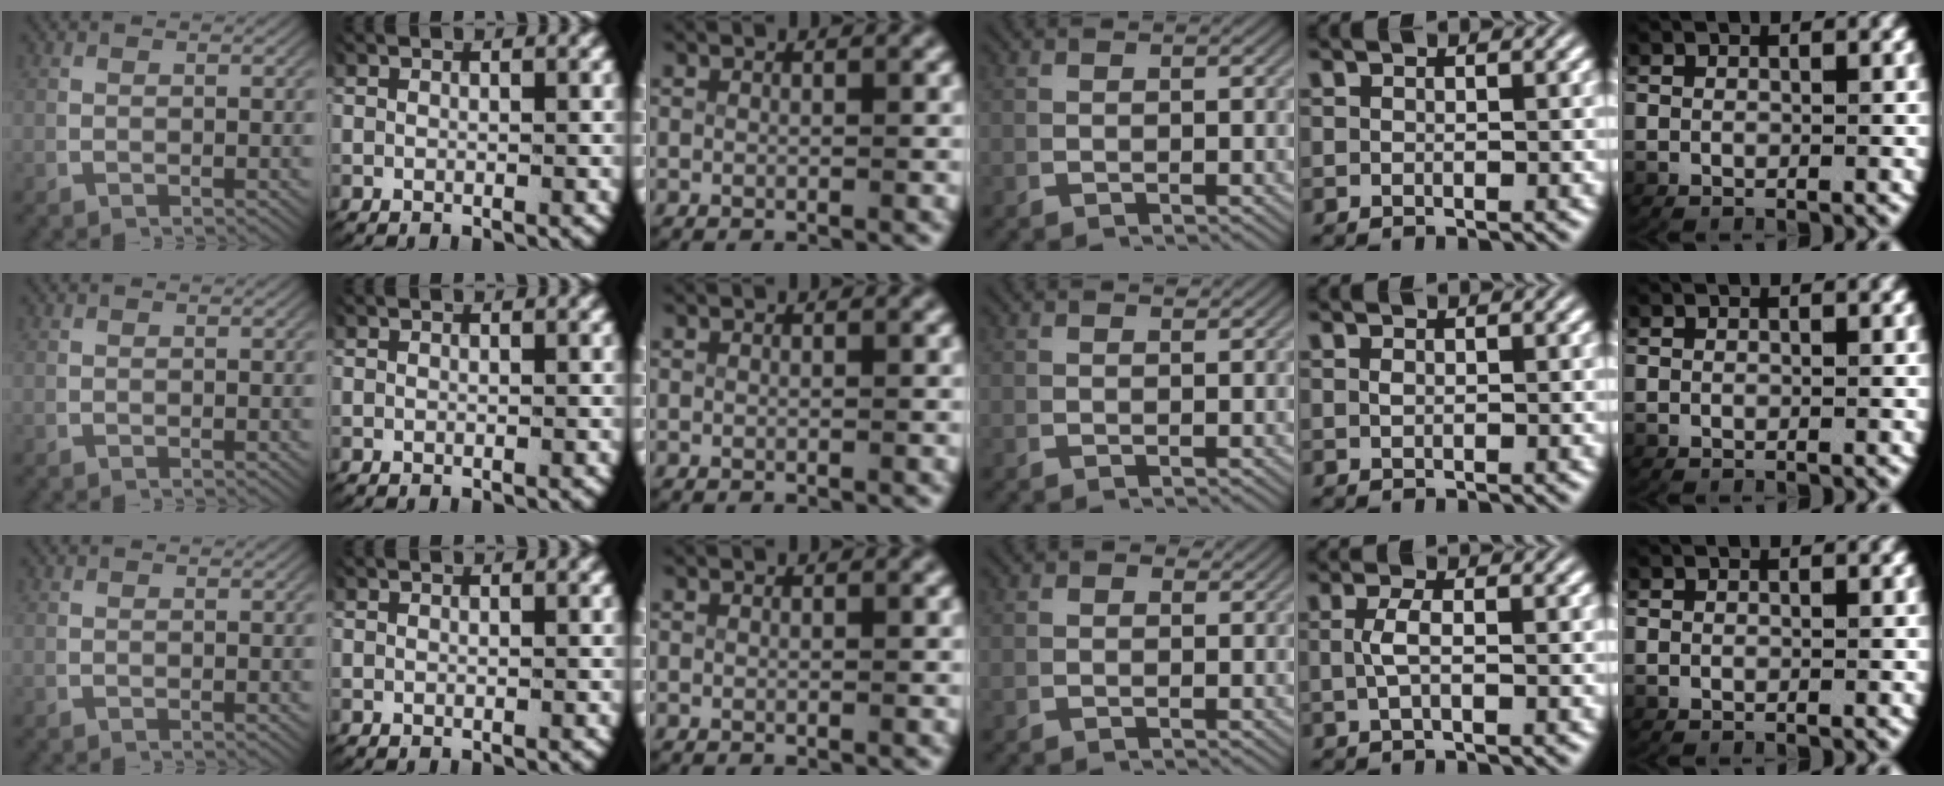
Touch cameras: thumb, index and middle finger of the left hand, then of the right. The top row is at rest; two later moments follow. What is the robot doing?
{"motion": "lift_and_place", "object": "key"}